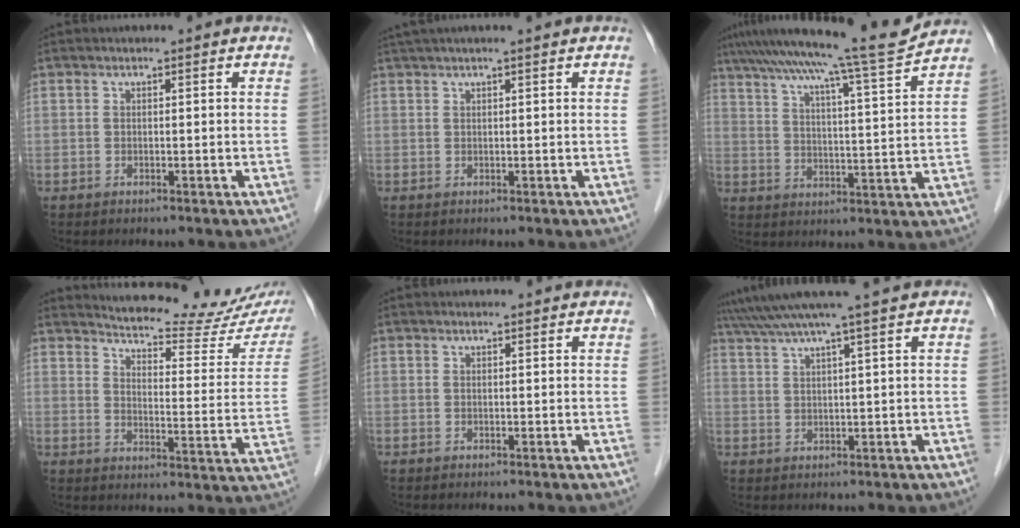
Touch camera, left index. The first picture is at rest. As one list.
[{"total": 4.1, "force": [3.4, -0.7, 2.3], "torque": [-0.030, 0.033, 0.057]}, {"total": 16.0, "force": [14.0, -2.0, 7.4], "torque": [-0.126, -0.019, 0.202]}, {"total": 18.8, "force": [17.5, 1.9, 6.4], "torque": [-0.084, -0.077, 0.204]}, {"total": 2.1, "force": [2.1, 0.3, 0.2], "torque": [-0.011, 0.005, 0.017]}, {"total": 8.9, "force": [7.4, -2.3, 4.2], "torque": [-0.070, 0.018, 0.112]}]